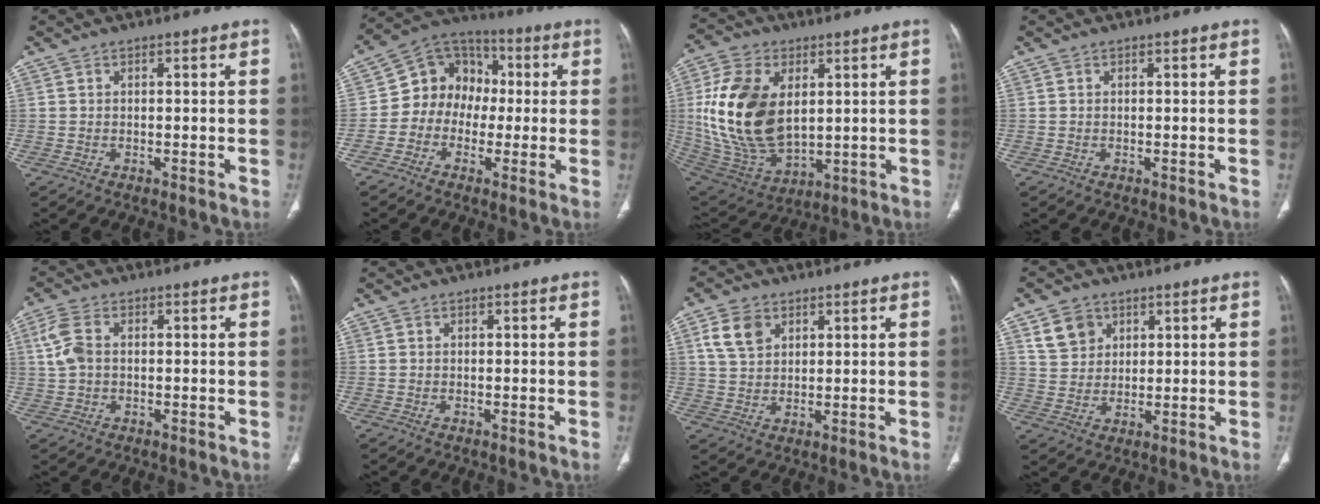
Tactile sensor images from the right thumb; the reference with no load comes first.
{"total": 11.6, "force": [-0.4, 9.9, 6.0], "torque": [-0.054, 0.034, -0.023]}
{"total": 21.4, "force": [3.4, 13.3, 16.4], "torque": [-0.313, -0.020, 0.081]}
{"total": 0.0}
{"total": 5.3, "force": [0.7, 3.4, 4.0], "torque": [-0.101, 0.010, 0.013]}
{"total": 0.0}
{"total": 6.5, "force": [2.9, 4.6, 3.6], "torque": [-0.054, -0.005, 0.060]}
{"total": 6.5, "force": [3.3, 5.1, 2.3], "torque": [-0.021, -0.013, 0.067]}